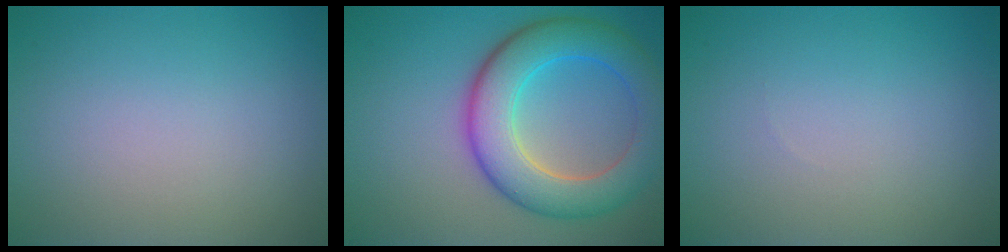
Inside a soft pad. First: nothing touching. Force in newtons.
{"total": 8.2, "press": 8.2, "slide": 0.1}
{"total": 0.0}